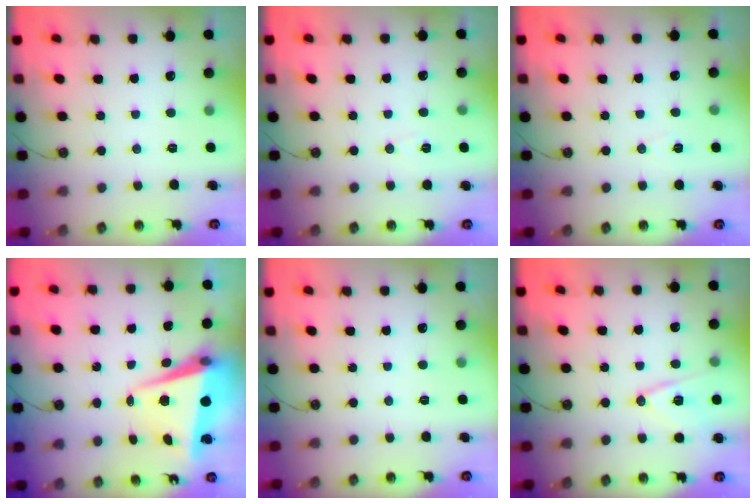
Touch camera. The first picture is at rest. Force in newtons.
{"total": 5.2, "press": 4.5, "slide": 2.6}
{"total": 5.7, "press": 3.6, "slide": 4.4}
{"total": 7.3, "press": 7.1, "slide": 1.8}
{"total": 0.0}
{"total": 12.7, "press": 12.2, "slide": 3.5}